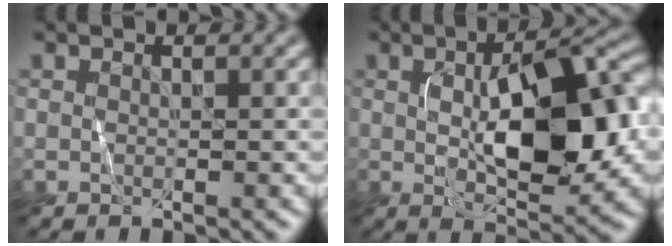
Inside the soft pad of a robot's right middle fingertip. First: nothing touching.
{"total": 10.0, "force": [0.4, 4.1, 9.1], "torque": [-0.135, 0.011, 0.013]}